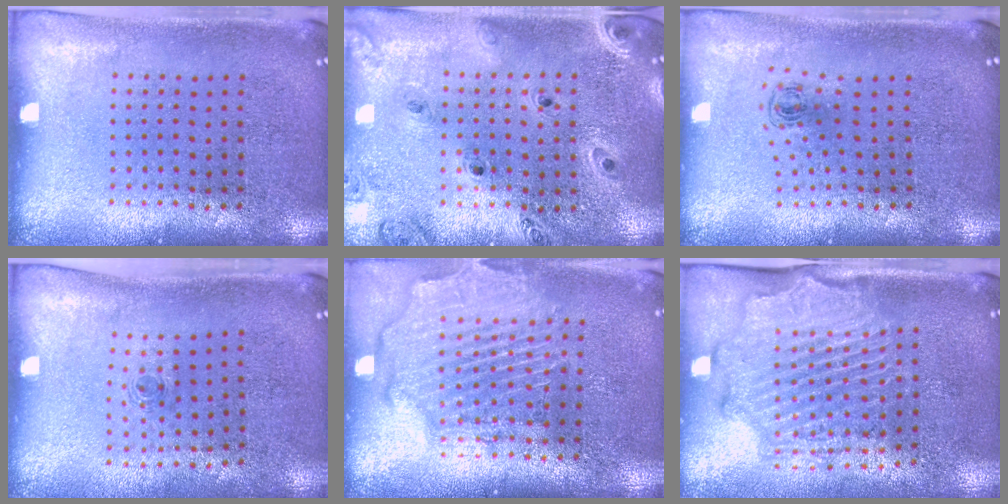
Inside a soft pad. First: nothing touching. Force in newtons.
{"total": 1.3, "press": 1.3, "slide": 0.2}
{"total": 0.6, "press": 0.3, "slide": 0.5}
{"total": 0.7, "press": 0.3, "slide": 0.6}
{"total": 2.5, "press": 2.2, "slide": 1.1}
{"total": 2.1, "press": 2.1, "slide": 0.4}